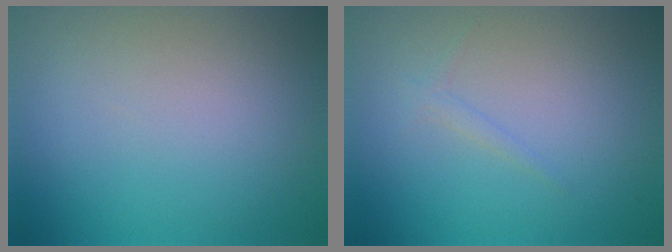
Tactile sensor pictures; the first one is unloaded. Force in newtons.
{"total": 0.8, "press": 0.8, "slide": 0.1}